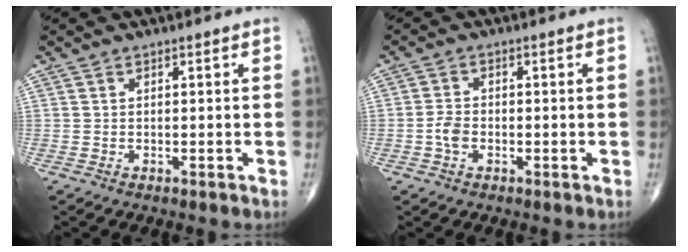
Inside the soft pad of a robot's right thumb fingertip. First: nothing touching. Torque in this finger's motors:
{"motor_torque": [-0.01, 0.28, 0.26, -0.26, 0.00]}